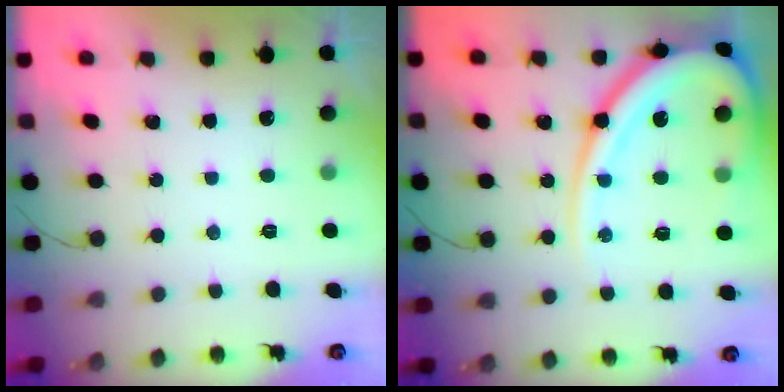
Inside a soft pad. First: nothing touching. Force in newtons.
{"total": 19.7, "press": 19.6, "slide": 2.0}